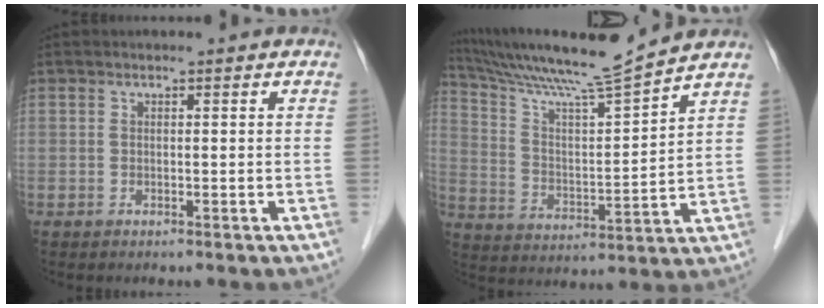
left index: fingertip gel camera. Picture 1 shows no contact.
{"total": 14.4, "force": [13.1, -2.0, 5.6], "torque": [-0.111, -0.010, 0.229]}